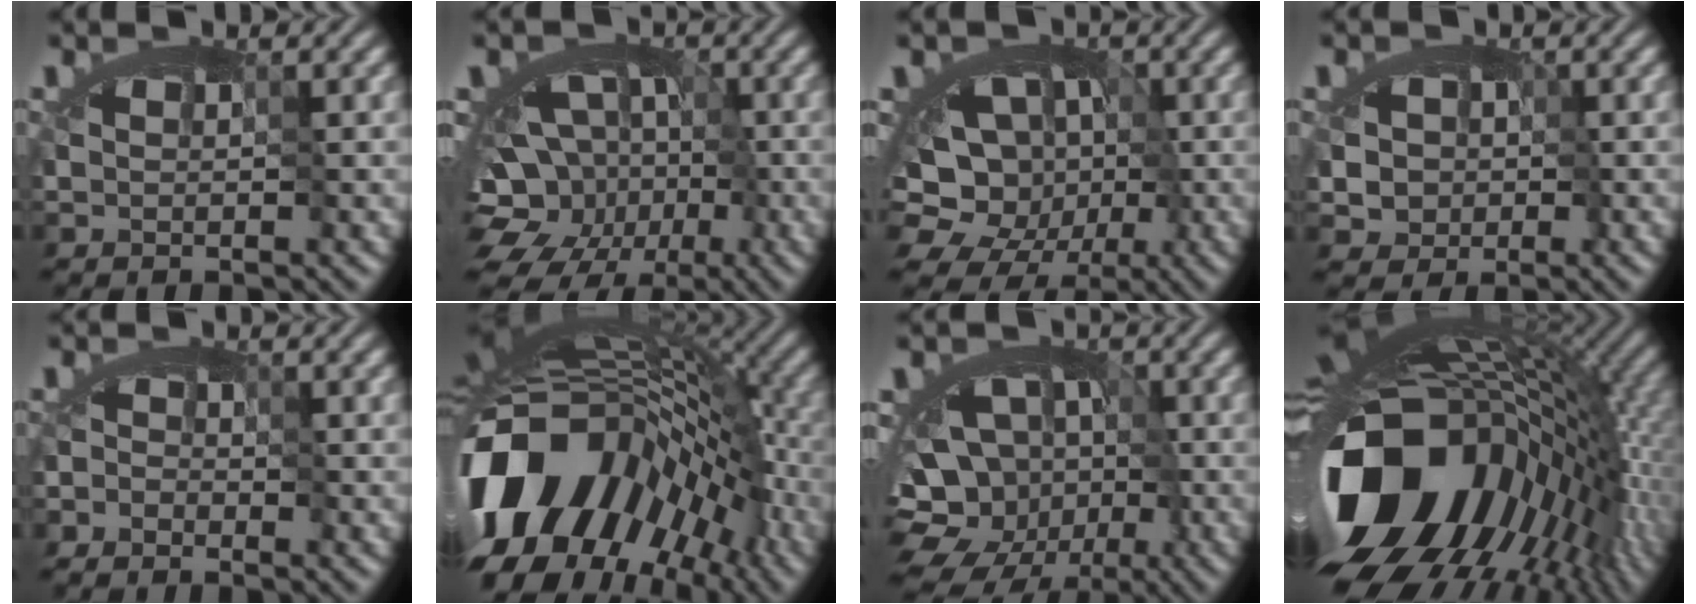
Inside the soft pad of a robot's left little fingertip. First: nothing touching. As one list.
[{"total": 12.4, "force": [-5.2, 9.5, 6.0], "torque": [-0.083, -0.008, -0.086]}, {"total": 11.6, "force": [-4.9, 9.5, 4.8], "torque": [-0.037, 0.006, -0.086]}, {"total": 2.3, "force": [-1.0, 2.0, 0.5], "torque": [-0.012, -0.003, -0.012]}, {"total": 1.3, "force": [-1.3, 0.0, -0.2], "torque": [0.011, -0.003, -0.025]}, {"total": 17.6, "force": [-8.1, 11.4, 10.7], "torque": [-0.200, 0.008, -0.157]}, {"total": 12.8, "force": [-6.2, 9.5, 5.9], "torque": [-0.063, -0.001, -0.092]}, {"total": 17.4, "force": [-8.1, 10.5, 11.3], "torque": [-0.224, -0.030, -0.145]}]